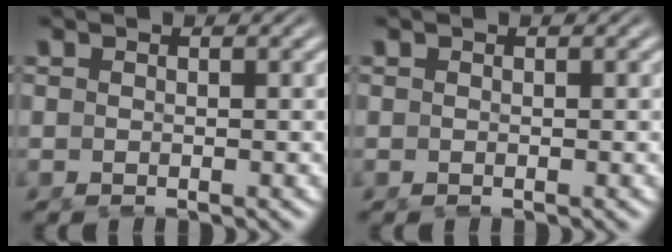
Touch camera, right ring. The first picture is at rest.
{"total": 0.0}